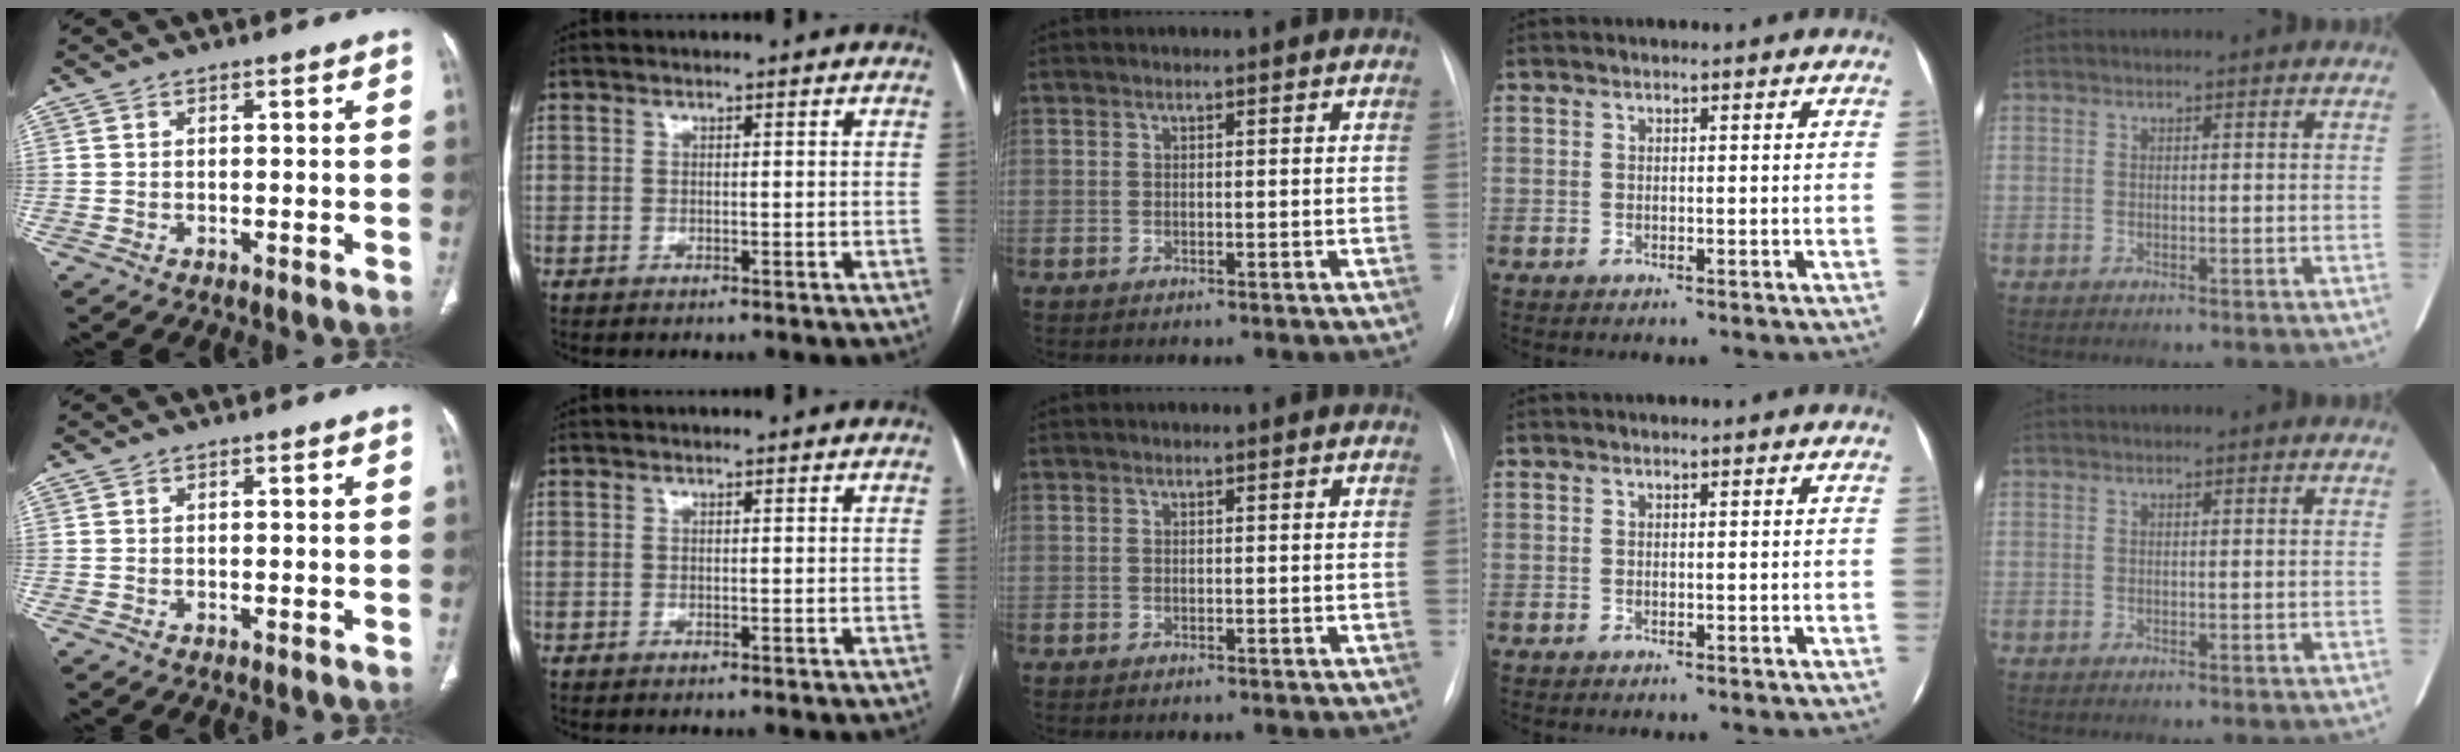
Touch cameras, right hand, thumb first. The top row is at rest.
{}